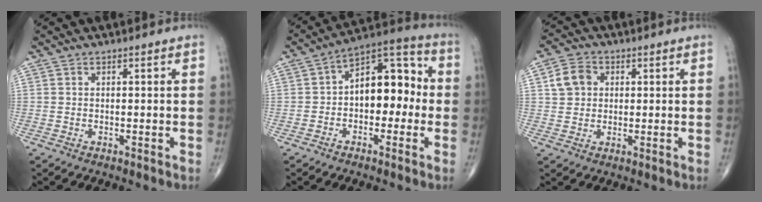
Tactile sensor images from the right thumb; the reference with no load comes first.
{"total": 12.4, "force": [-0.6, 7.6, 9.7], "torque": [-0.107, 0.040, -0.026]}
{"total": 5.8, "force": [1.3, 4.8, 2.9], "torque": [-0.041, 0.005, 0.019]}